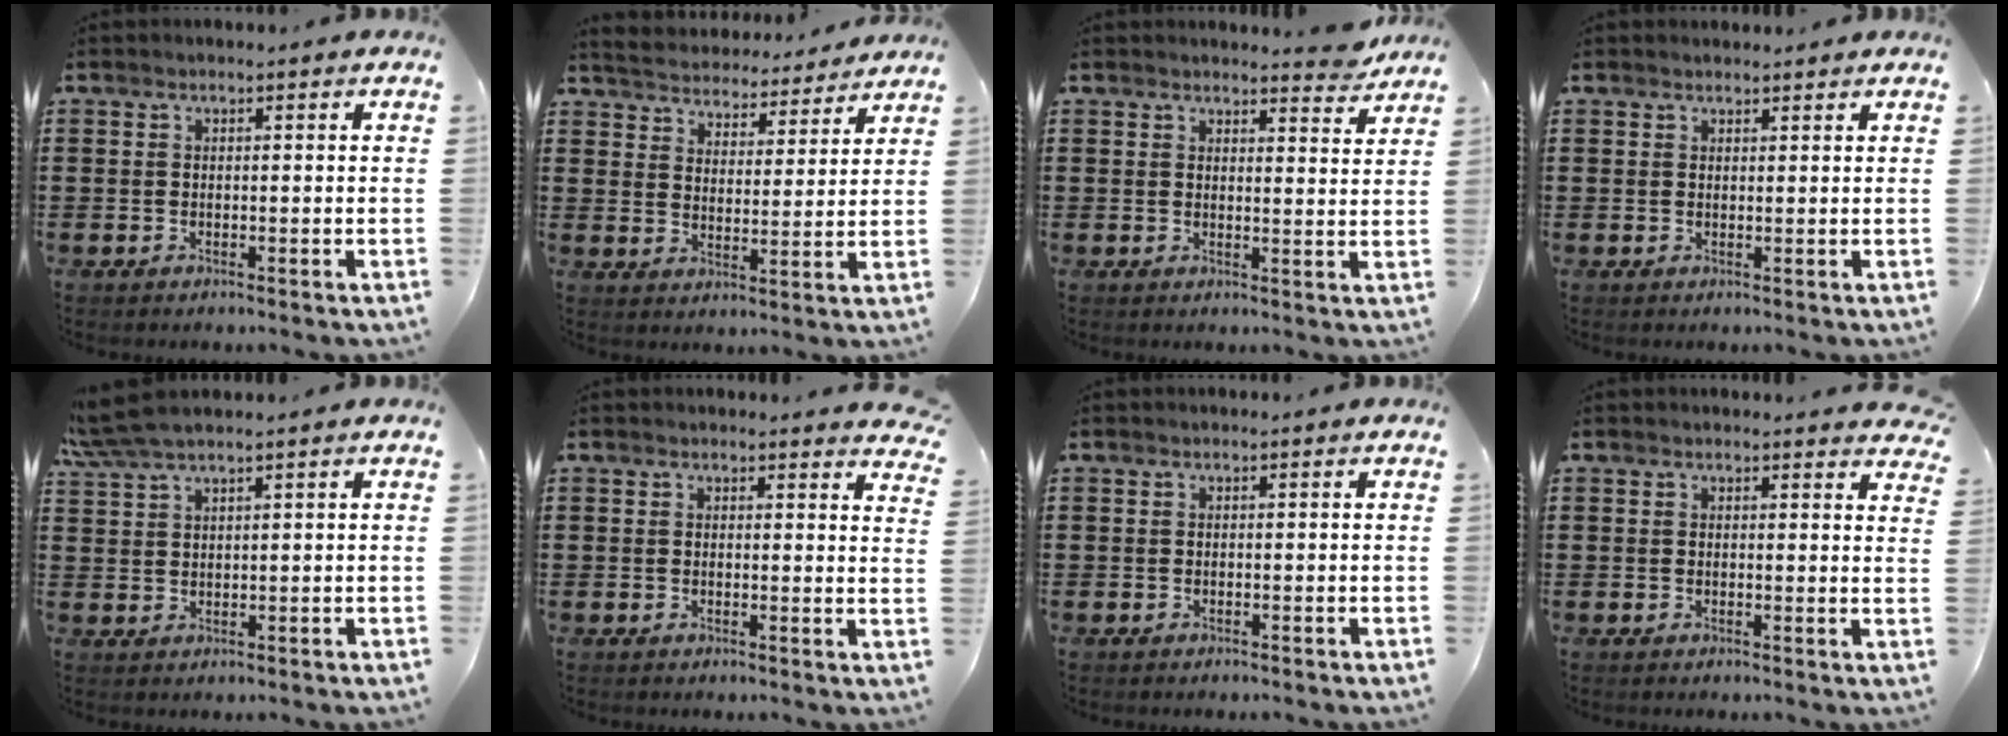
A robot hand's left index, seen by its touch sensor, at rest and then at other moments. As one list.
[{"total": 4.3, "force": [4.3, 0.0, -0.5], "torque": [-0.019, -0.036, 0.072]}, {"total": 3.7, "force": [3.6, 0.1, 1.0], "torque": [-0.013, -0.015, 0.064]}, {"total": 1.0, "force": [1.0, 0.2, 0.0], "torque": [-0.002, 0.001, 0.020]}, {"total": 4.4, "force": [3.6, 0.5, 2.5], "torque": [-0.058, 0.000, 0.067]}, {"total": 2.0, "force": [2.0, 0.1, 0.3], "torque": [-0.004, -0.006, 0.037]}, {"total": 0.0}, {"total": 1.8, "force": [1.7, 0.2, 0.3], "torque": [-0.002, -0.004, 0.033]}]